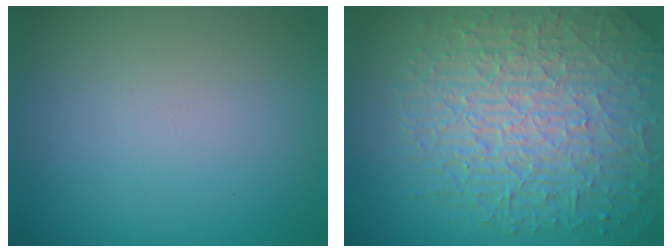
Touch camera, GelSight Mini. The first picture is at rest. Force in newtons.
{"total": 9.9, "press": 6.5, "slide": 7.5}